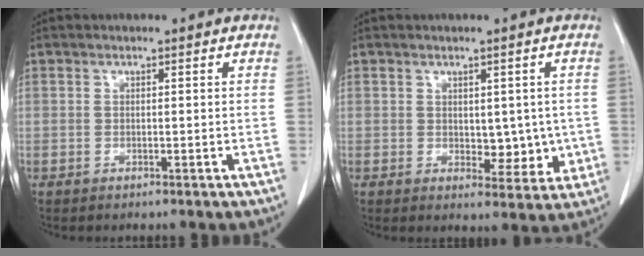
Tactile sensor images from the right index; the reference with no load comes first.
{"total": 5.2, "force": [-0.1, 3.1, 4.2], "torque": [-0.040, -0.006, 0.009]}